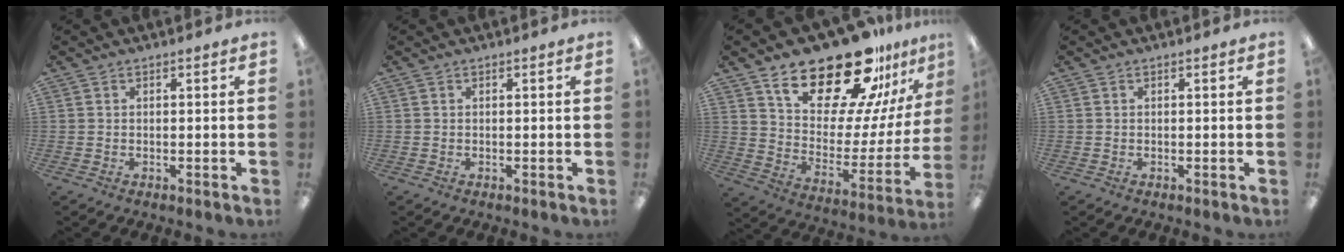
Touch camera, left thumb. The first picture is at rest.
{"total": 0.0}
{"total": 25.0, "force": [19.0, 9.4, 13.3], "torque": [-0.209, -0.131, 0.324]}
{"total": 0.0}